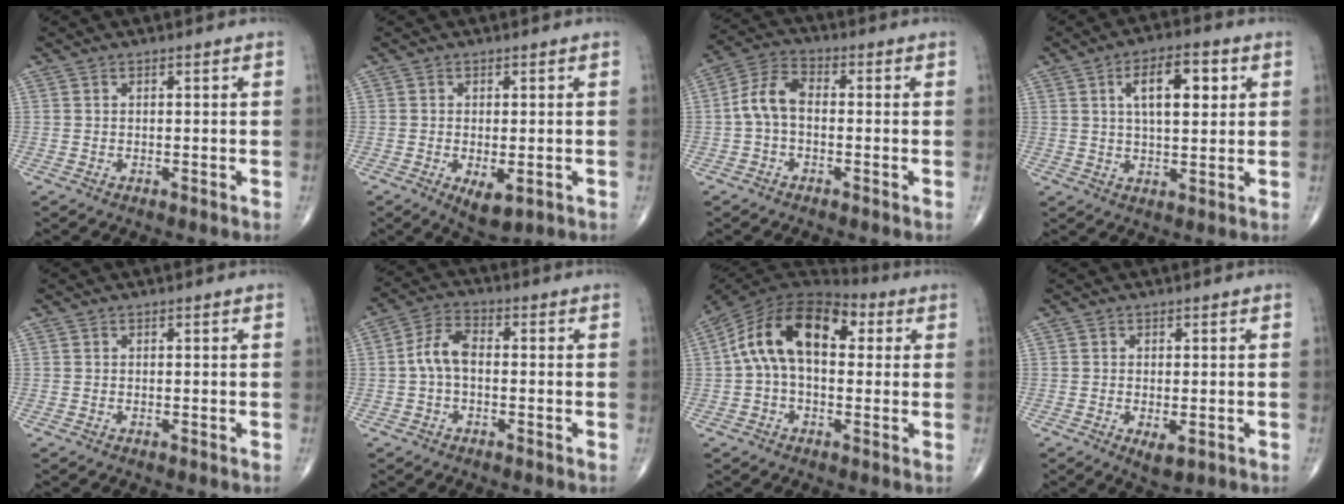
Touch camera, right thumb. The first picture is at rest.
{"total": 4.8, "force": [-1.5, 2.2, 3.9], "torque": [-0.061, -0.011, -0.015]}
{"total": 6.8, "force": [-0.7, 4.0, 5.5], "torque": [-0.106, 0.025, -0.025]}
{"total": 10.0, "force": [3.1, 4.3, 8.5], "torque": [-0.118, -0.002, 0.049]}
{"total": 0.0}
{"total": 6.0, "force": [-0.6, 3.4, 4.9], "torque": [-0.095, 0.021, -0.020]}
{"total": 16.3, "force": [2.9, 9.6, 12.9], "torque": [-0.214, 0.045, 0.038]}
{"total": 3.1, "force": [-1.0, 1.4, 2.6], "torque": [-0.043, -0.008, -0.011]}